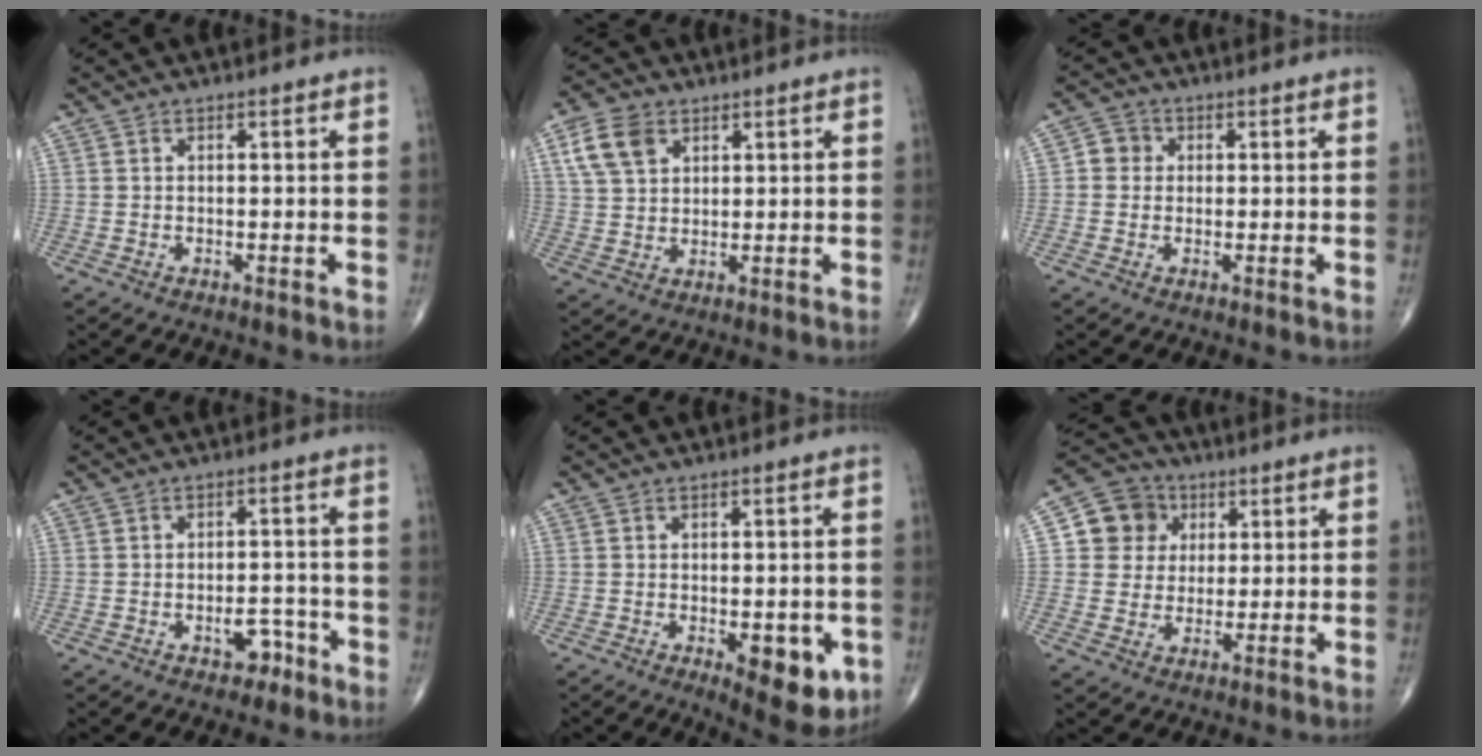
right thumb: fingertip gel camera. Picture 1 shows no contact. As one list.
[{"total": 7.6, "force": [3.4, 5.2, 4.3], "torque": [-0.070, -0.004, 0.068]}, {"total": 3.4, "force": [0.3, 3.2, 1.2], "torque": [0.000, 0.007, -0.003]}, {"total": 4.2, "force": [-2.3, 2.6, 2.3], "torque": [-0.013, 0.026, -0.030]}, {"total": 9.6, "force": [-3.0, 4.2, 8.0], "torque": [-0.080, -0.005, -0.030]}, {"total": 9.2, "force": [2.5, 8.5, 2.6], "torque": [-0.012, 0.001, 0.034]}]